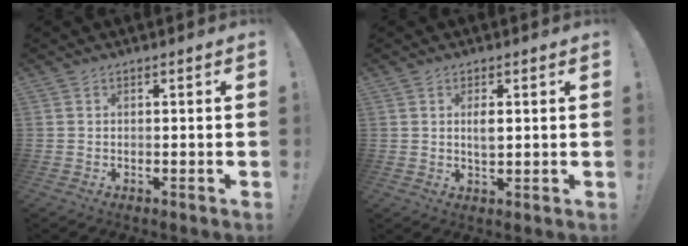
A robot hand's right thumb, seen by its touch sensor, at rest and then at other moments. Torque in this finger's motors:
{"motor_torque": [2.33, 2.60, 0.44, -0.54, 0.42]}